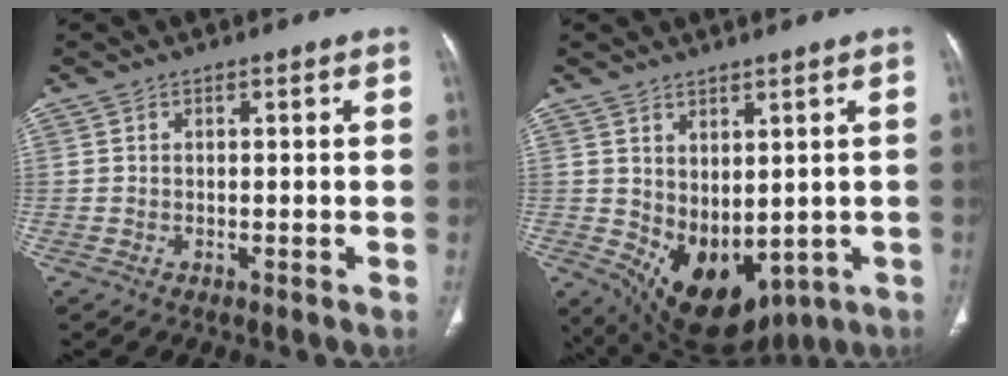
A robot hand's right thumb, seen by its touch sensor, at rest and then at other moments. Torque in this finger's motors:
{"motor_torque": [-0.34, 1.06, 0.74, 0.69, 0.12]}